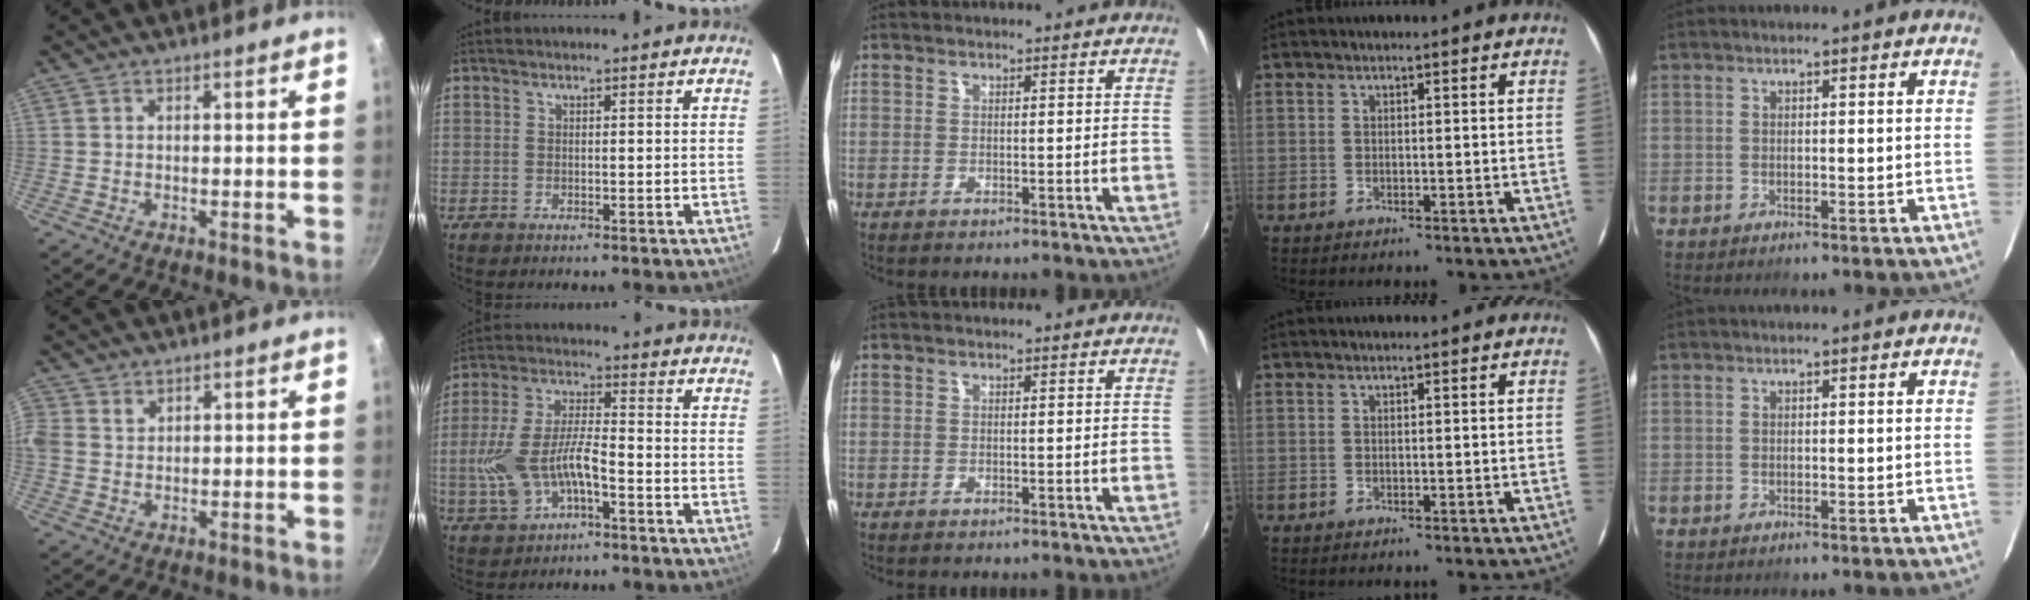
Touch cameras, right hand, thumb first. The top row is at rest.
{"thumb": {"total": 4.8, "force": [2.0, 3.8, 2.1], "torque": [-0.041, 0.008, 0.041]}, "index": {"total": 11.4, "force": [-4.1, 4.7, 9.6], "torque": [-0.204, 0.002, -0.068]}}